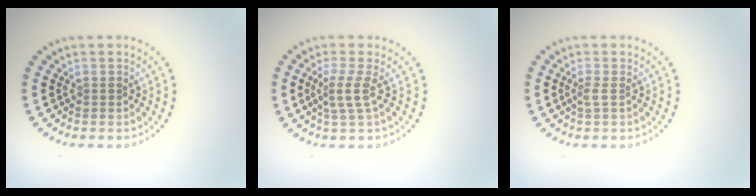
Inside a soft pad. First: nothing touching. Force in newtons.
{"total": 2.3, "press": 1.6, "slide": 1.6}
{"total": 0.9, "press": 0.7, "slide": 0.6}